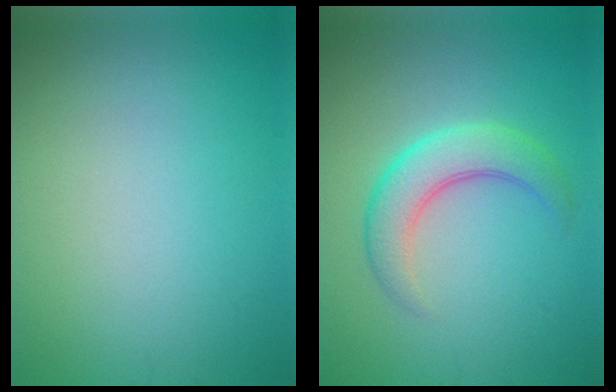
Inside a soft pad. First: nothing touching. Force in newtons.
{"total": 4.4, "press": 4.4, "slide": 0.1}